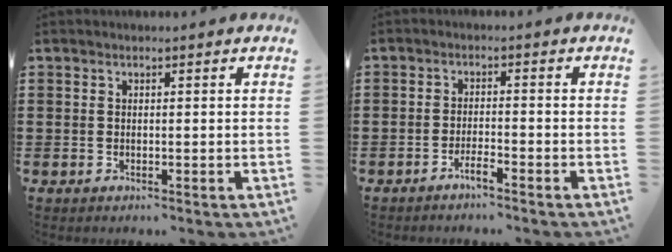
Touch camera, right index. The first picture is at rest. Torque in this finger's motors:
{"motor_torque": [1.05, 0.91, 0.12, 0.06]}